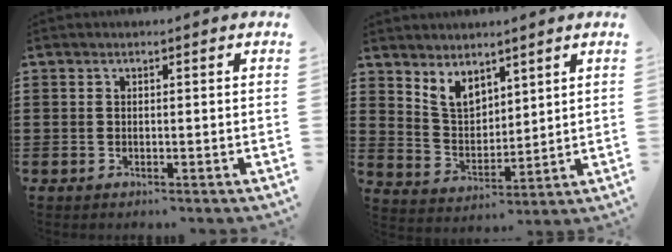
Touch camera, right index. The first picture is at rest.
{"total": 5.3, "force": [4.1, 2.7, 2.0], "torque": [-0.055, -0.007, 0.078]}